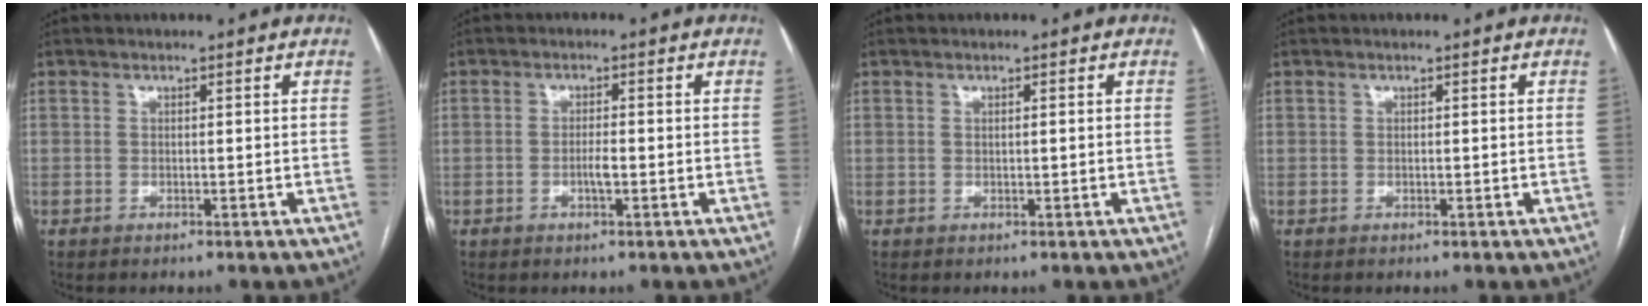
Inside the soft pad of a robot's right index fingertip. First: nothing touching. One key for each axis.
{"total": 2.3, "fx": -0.6, "fy": 0.5, "fz": 2.2, "tx": -0.041, "ty": 0.001, "tz": -0.011}
{"total": 0.8, "fx": 0.1, "fy": 0.0, "fz": 0.8, "tx": -0.015, "ty": 0.003, "tz": 0.003}
{"total": 0.0}